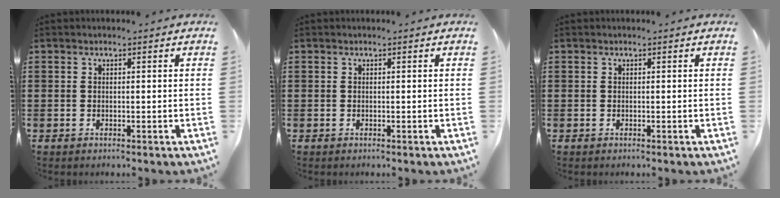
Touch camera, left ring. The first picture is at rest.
{"total": 0.0}
{"total": 0.0}